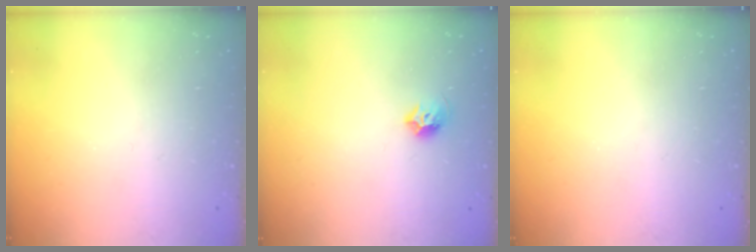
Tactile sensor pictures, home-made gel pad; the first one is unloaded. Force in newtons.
{"total": 6.6, "press": 6.5, "slide": 1.2}
{"total": 0.0}